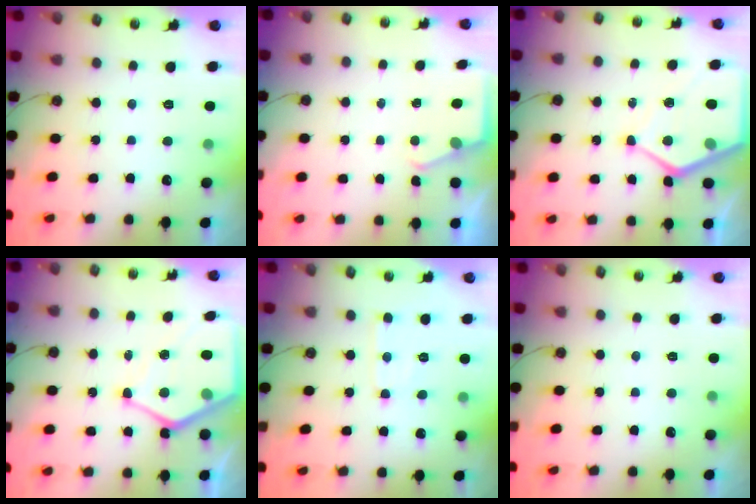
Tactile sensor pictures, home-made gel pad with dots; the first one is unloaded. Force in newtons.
{"total": 2.8, "press": 2.8, "slide": 0.4}
{"total": 11.5, "press": 11.5, "slide": 1.0}
{"total": 12.4, "press": 12.4, "slide": 1.3}
{"total": 4.6, "press": 4.6, "slide": 0.4}
{"total": 0.0}